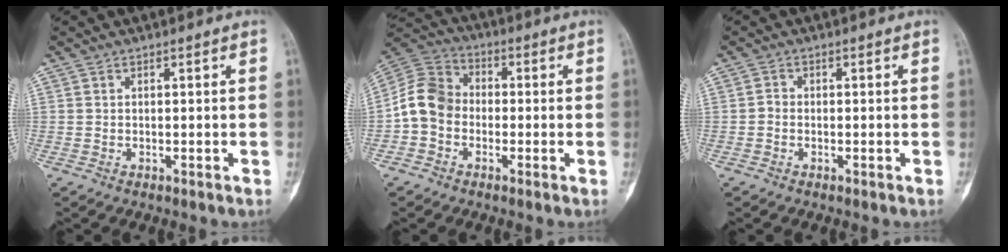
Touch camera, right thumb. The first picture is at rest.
{"total": 9.1, "force": [-1.9, 7.4, 4.9], "torque": [-0.081, 0.032, -0.053]}
{"total": 1.1, "force": [-0.4, 0.9, 0.6], "torque": [-0.007, 0.003, -0.012]}